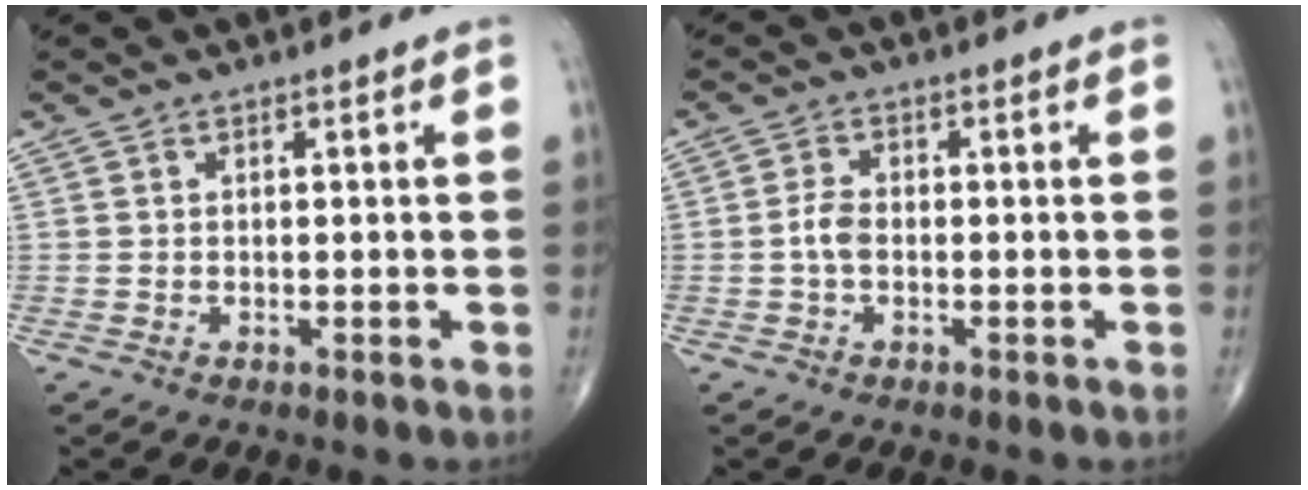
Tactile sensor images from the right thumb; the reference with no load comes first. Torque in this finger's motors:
{"motor_torque": [0.00, -0.13, 0.43, -0.01, 0.02]}